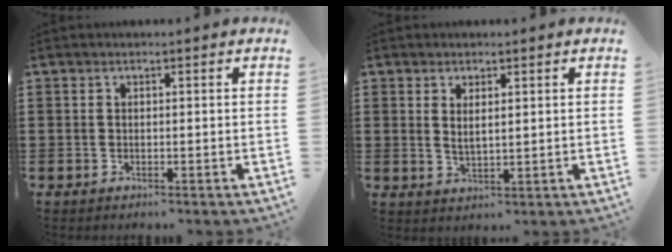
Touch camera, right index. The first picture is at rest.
{"total": 2.0, "force": [1.2, 0.7, 1.5], "torque": [-0.030, 0.003, 0.020]}